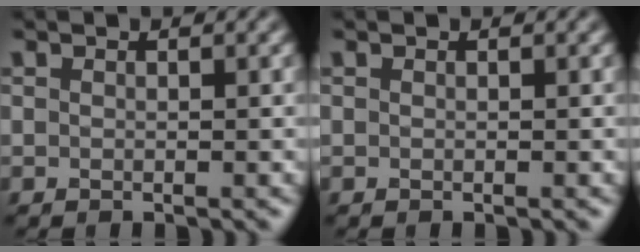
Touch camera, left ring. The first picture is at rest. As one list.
[{"total": 0.0}]